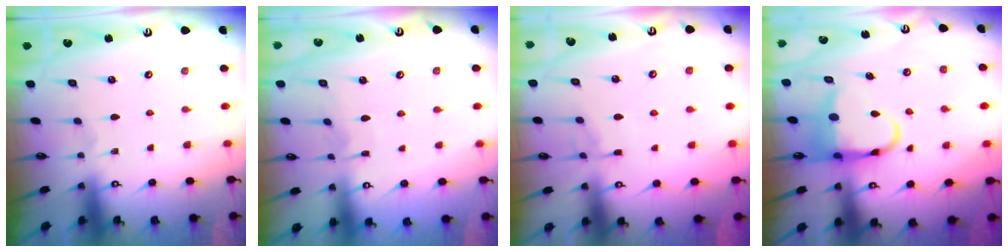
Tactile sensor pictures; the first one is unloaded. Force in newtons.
{"total": 3.9, "press": 3.9, "slide": 0.1}
{"total": 5.9, "press": 5.8, "slide": 0.7}
{"total": 7.6, "press": 7.4, "slide": 1.7}